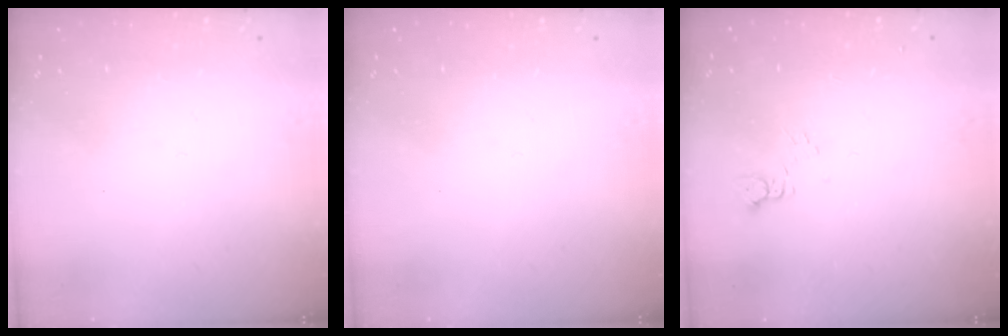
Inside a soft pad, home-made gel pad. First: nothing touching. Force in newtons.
{"total": 0.0}
{"total": 4.6, "press": 4.5, "slide": 0.6}